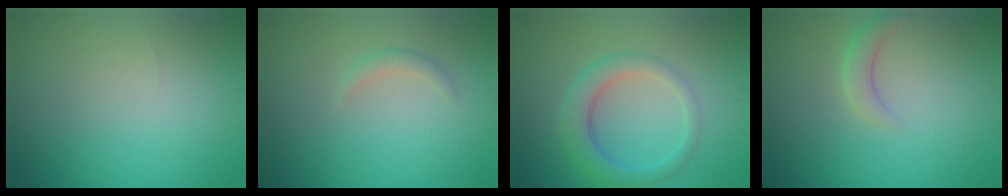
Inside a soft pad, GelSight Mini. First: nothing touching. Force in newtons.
{"total": 1.1, "press": 1.1, "slide": 0.0}
{"total": 3.6, "press": 3.6, "slide": 0.1}
{"total": 1.8, "press": 1.8, "slide": 0.1}